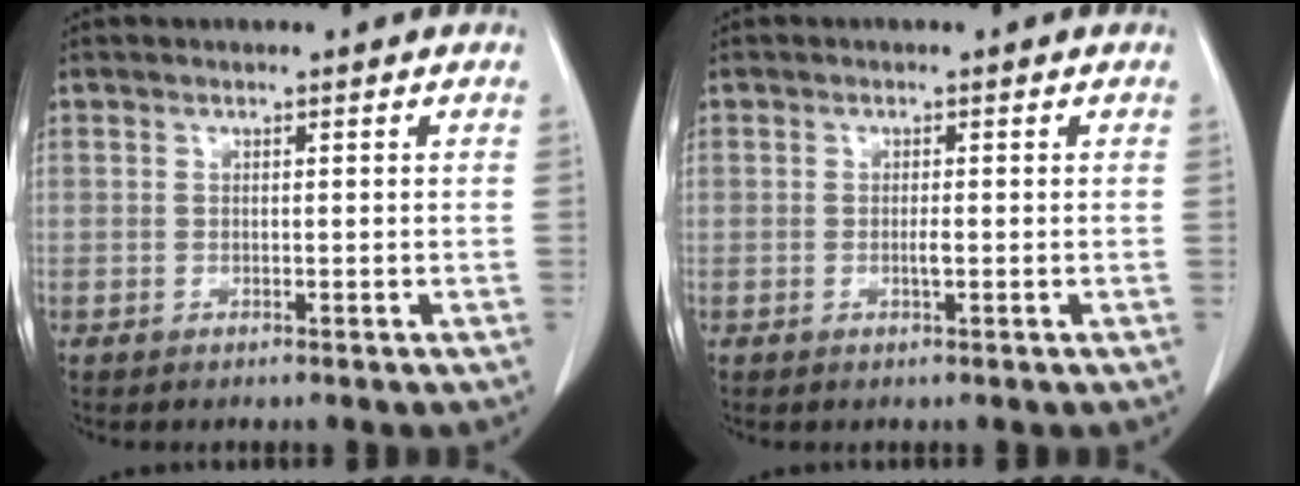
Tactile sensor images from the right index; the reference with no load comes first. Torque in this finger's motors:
{"motor_torque": [0.65, -0.11, 0.32, 0.07]}